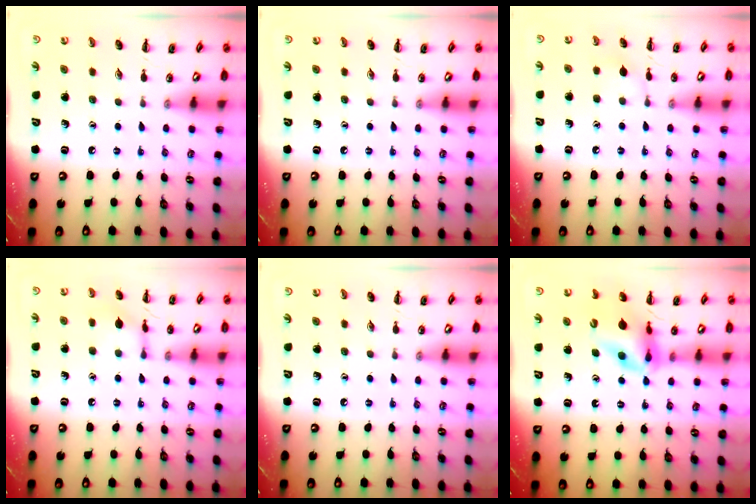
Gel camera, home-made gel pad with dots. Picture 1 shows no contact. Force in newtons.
{"total": 0.0}
{"total": 5.0, "press": 4.6, "slide": 1.9}
{"total": 7.4, "press": 7.3, "slide": 1.2}
{"total": 0.0}
{"total": 10.5, "press": 10.0, "slide": 3.2}